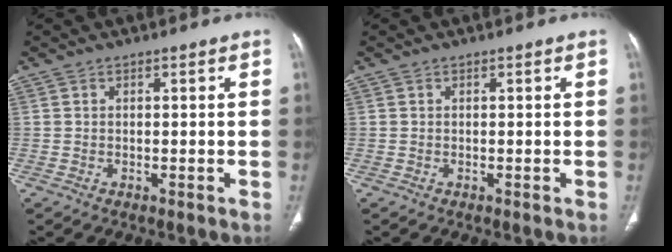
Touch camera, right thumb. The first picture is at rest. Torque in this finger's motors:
{"motor_torque": [-0.04, -0.20, 0.44, -0.22, -0.01]}